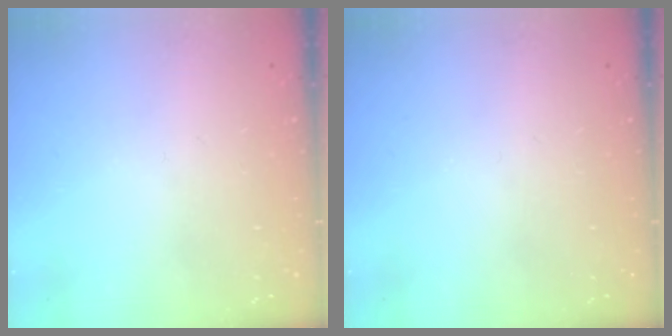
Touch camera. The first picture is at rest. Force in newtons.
{"total": 0.0}